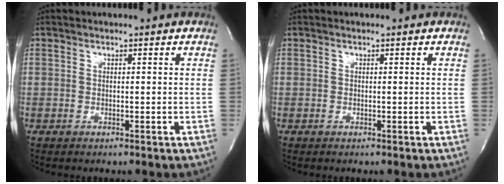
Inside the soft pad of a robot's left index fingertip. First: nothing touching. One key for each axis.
{"total": 0.0}